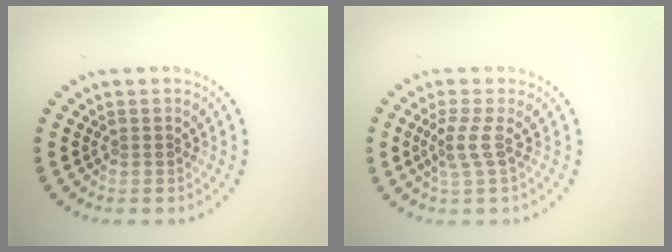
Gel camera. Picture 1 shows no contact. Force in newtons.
{"total": 2.0, "press": 1.3, "slide": 1.5}